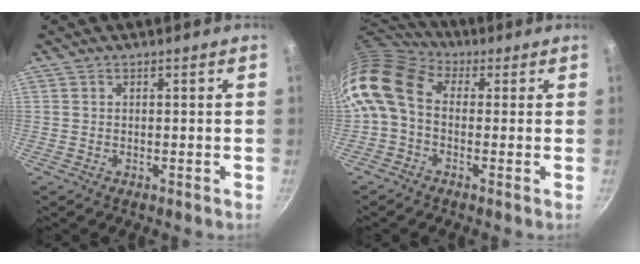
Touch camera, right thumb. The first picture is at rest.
{"total": 11.1, "force": [0.5, 8.0, 7.7], "torque": [-0.149, 0.026, -0.013]}